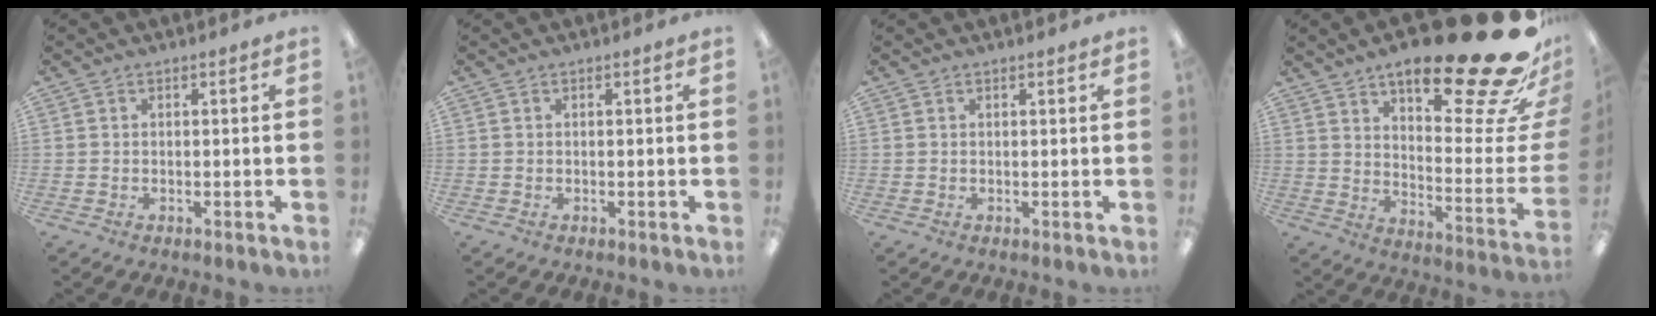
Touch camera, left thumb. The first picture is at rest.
{"total": 0.0}
{"total": 0.7, "force": [0.6, 0.1, 0.3], "torque": [0.000, -0.003, 0.009]}
{"total": 28.0, "force": [18.4, 6.9, 19.9], "torque": [-0.263, -0.139, 0.292]}